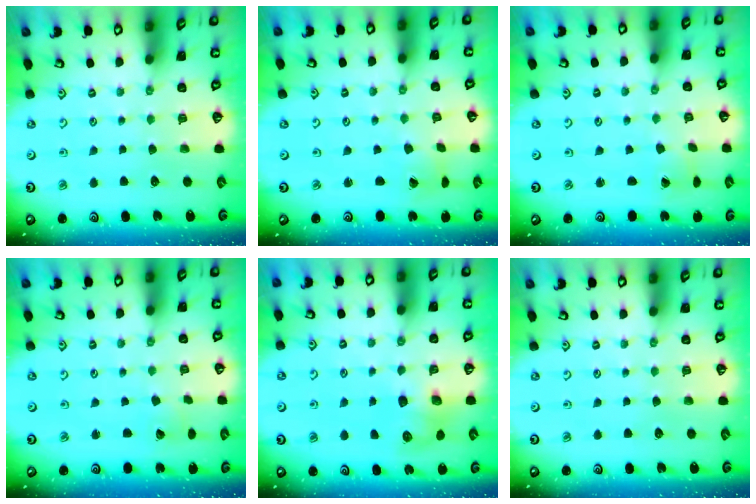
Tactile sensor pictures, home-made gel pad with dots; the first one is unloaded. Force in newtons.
{"total": 2.1, "press": 2.1, "slide": 0.2}
{"total": 1.6, "press": 1.5, "slide": 0.1}
{"total": 2.2, "press": 2.2, "slide": 0.2}
{"total": 7.4, "press": 7.4, "slide": 0.3}
{"total": 0.0}